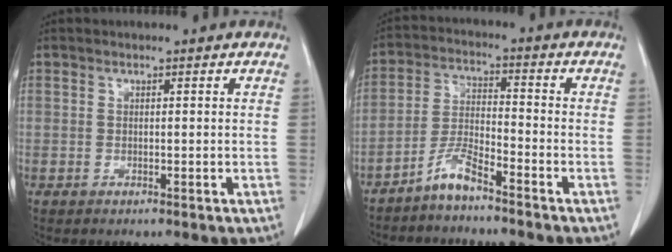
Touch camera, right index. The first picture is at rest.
{"total": 5.2, "force": [-4.3, 0.5, 2.9], "torque": [-0.065, -0.007, -0.085]}